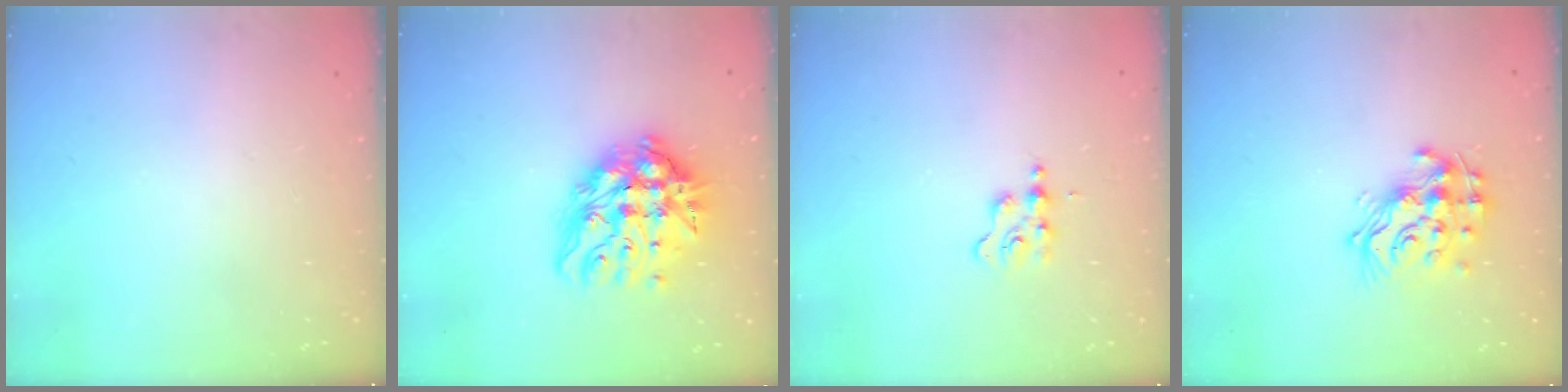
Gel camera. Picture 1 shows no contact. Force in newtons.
{"total": 17.8, "press": 17.8, "slide": 1.6}
{"total": 1.8, "press": 1.7, "slide": 0.3}
{"total": 15.4, "press": 15.3, "slide": 1.2}